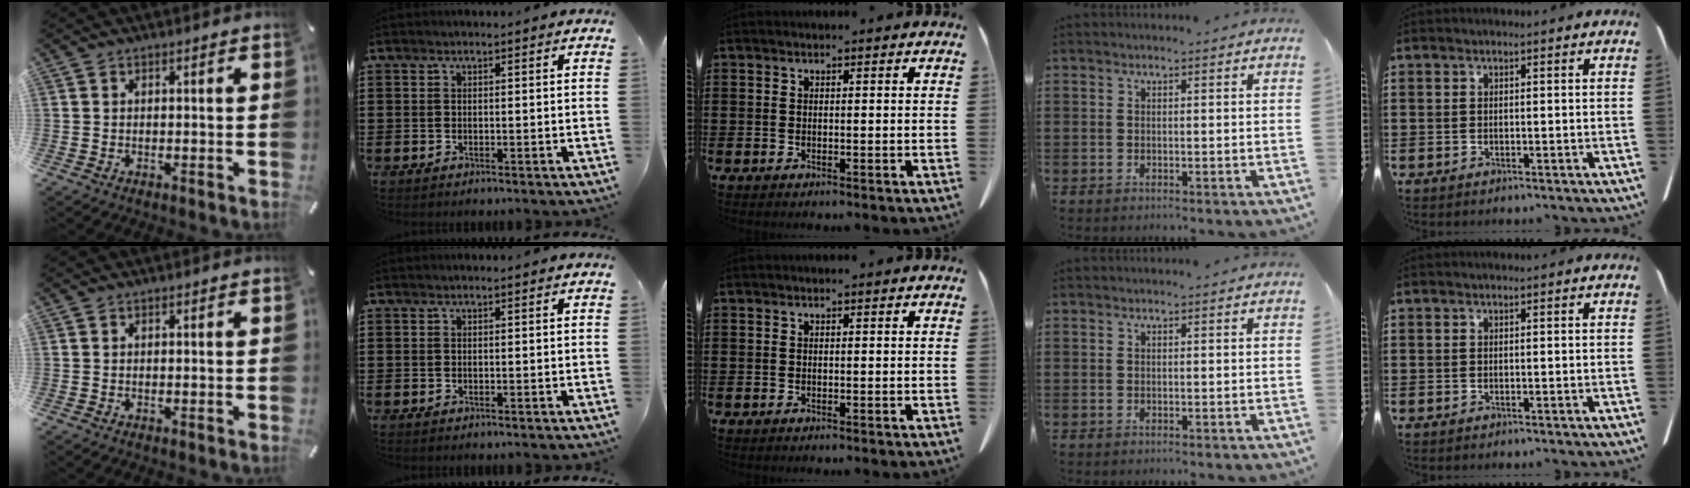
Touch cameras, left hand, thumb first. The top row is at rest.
{}